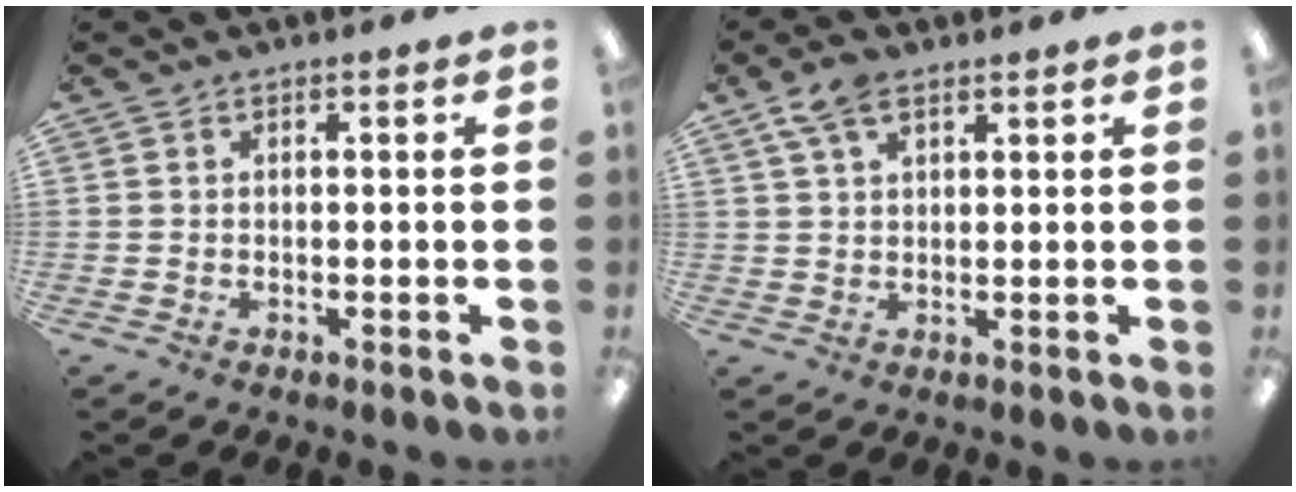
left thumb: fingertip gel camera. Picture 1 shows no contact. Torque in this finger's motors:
{"motor_torque": [-0.28, -0.17, -0.30, 0.25, 0.04]}